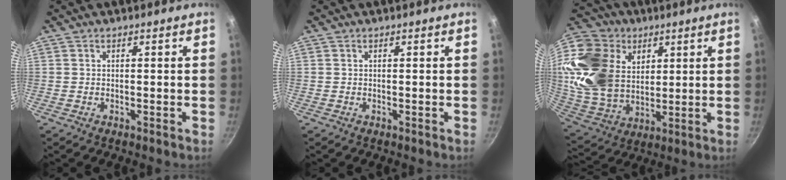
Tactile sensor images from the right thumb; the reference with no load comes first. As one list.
[{"total": 0.0}, {"total": 23.3, "force": [8.4, 17.2, 13.2], "torque": [-0.247, -0.022, 0.169]}]